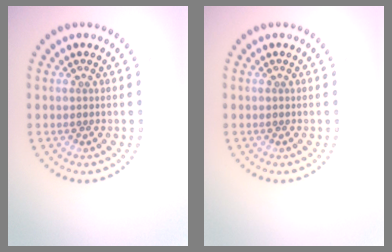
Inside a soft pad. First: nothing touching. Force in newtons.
{"total": 0.0}